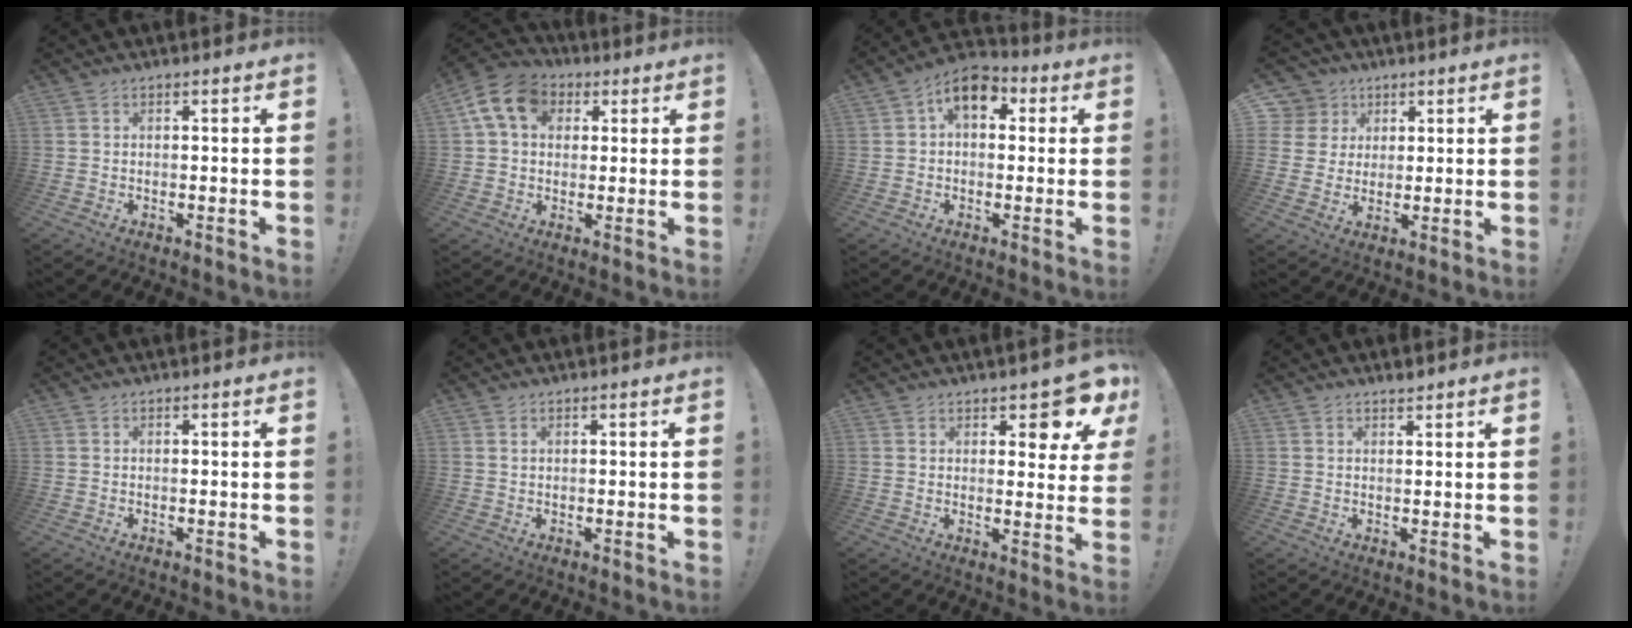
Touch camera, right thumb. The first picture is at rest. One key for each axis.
{"total": 12.6, "fx": 3.9, "fy": 9.6, "fz": 7.2, "tx": -0.122, "ty": 0.001, "tz": 0.079}
{"total": 9.4, "fx": 3.4, "fy": 5.9, "fz": 6.6, "tx": -0.100, "ty": -0.001, "tz": 0.062}
{"total": 7.1, "fx": 2.6, "fy": 6.6, "fz": 1.0, "tx": -0.016, "ty": -0.017, "tz": 0.054}
{"total": 0.0}
{"total": 0.7, "fx": 0.3, "fy": 0.4, "fz": 0.4, "tx": -0.012, "ty": 0.004, "tz": 0.007}
{"total": 8.3, "fx": 5.6, "fy": 3.2, "fz": 5.2, "tx": -0.047, "ty": -0.044, "tz": 0.095}
{"total": 1.6, "fx": 1.5, "fy": 0.4, "fz": 0.4, "tx": 0.003, "ty": -0.011, "tz": 0.026}